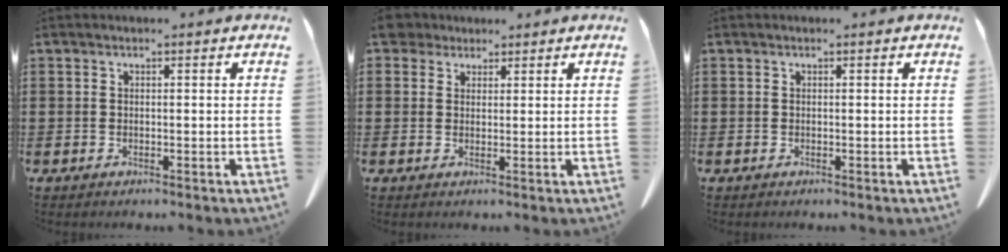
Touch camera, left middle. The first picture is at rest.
{"total": 2.6, "force": [2.0, 1.5, 0.9], "torque": [-0.025, 0.009, 0.038]}
{"total": 0.0}